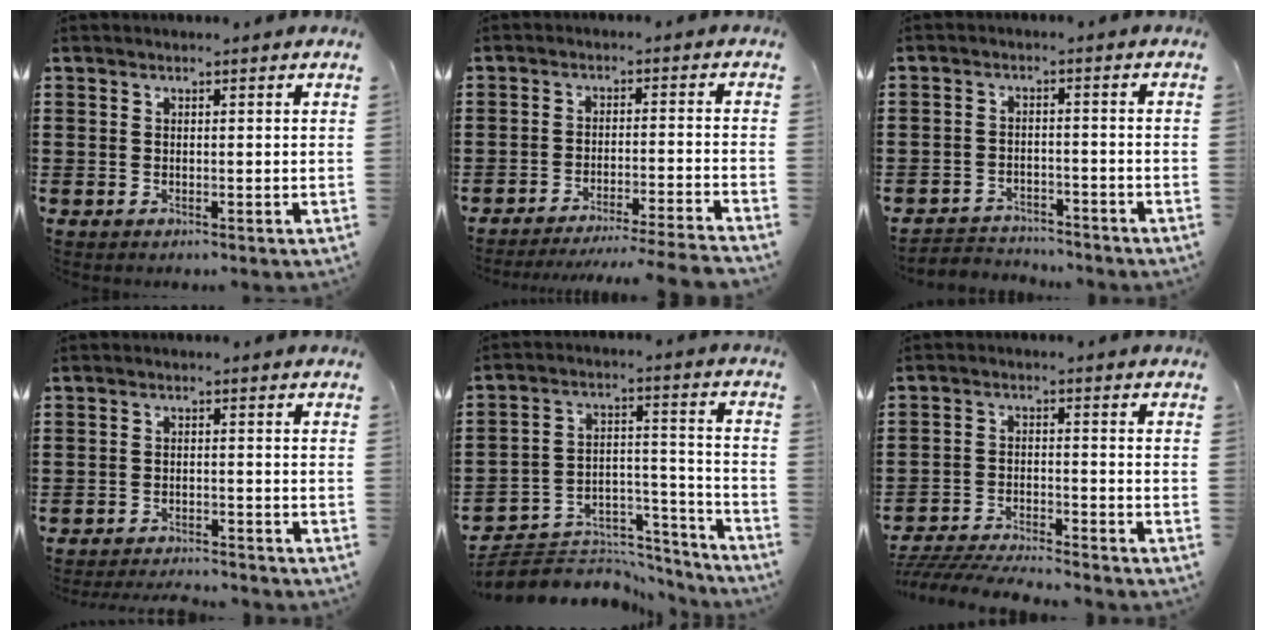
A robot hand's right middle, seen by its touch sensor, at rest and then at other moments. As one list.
[{"total": 4.6, "force": [-4.2, -0.6, 1.6], "torque": [-0.028, -0.013, -0.083]}, {"total": 3.0, "force": [-2.9, 0.7, -0.2], "torque": [-0.007, -0.002, -0.064]}, {"total": 2.7, "force": [-2.7, 0.0, 0.2], "torque": [-0.008, -0.002, -0.055]}, {"total": 6.0, "force": [-5.4, 2.4, 0.7], "torque": [-0.011, 0.016, -0.103]}, {"total": 5.0, "force": [-4.9, 0.1, 1.0], "torque": [-0.031, -0.007, -0.102]}]